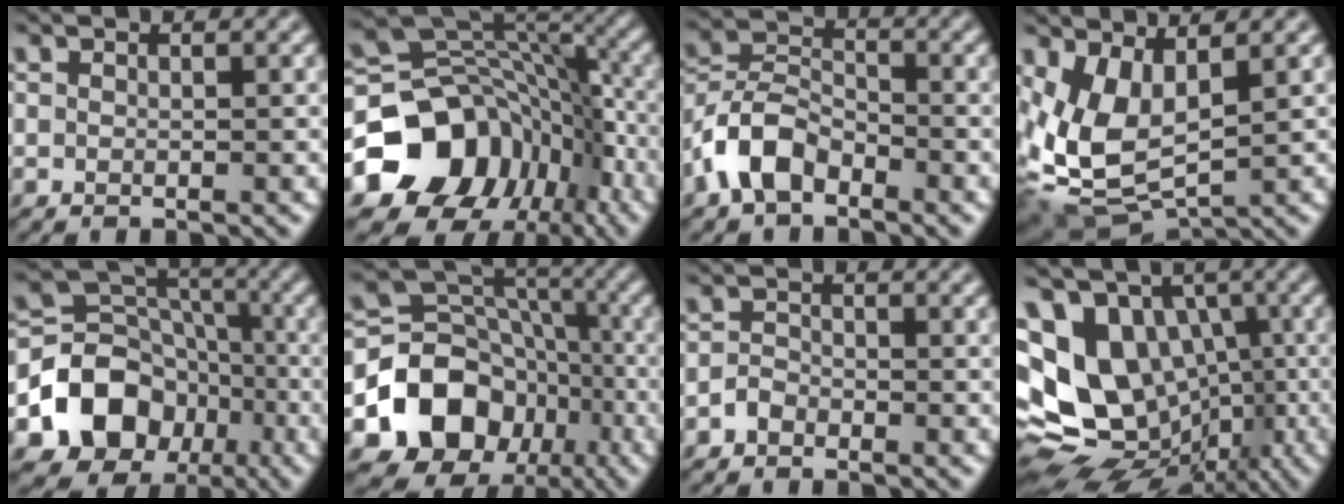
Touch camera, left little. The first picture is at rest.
{"total": 13.6, "force": [-6.4, 10.5, 5.9], "torque": [-0.129, -0.012, -0.107]}
{"total": 5.3, "force": [-3.2, 3.0, 2.9], "torque": [-0.063, 0.008, -0.071]}
{"total": 7.2, "force": [0.6, 3.9, 6.0], "torque": [-0.148, -0.013, 0.016]}
{"total": 9.8, "force": [-3.9, 7.8, 4.3], "torque": [-0.065, 0.003, -0.076]}
{"total": 11.2, "force": [-4.2, 9.1, 5.1], "torque": [-0.093, 0.004, -0.080]}
{"total": 1.4, "force": [-1.0, 0.9, 0.4], "torque": [-0.006, 0.005, -0.022]}
{"total": 15.1, "force": [0.5, 11.9, 9.4], "torque": [-0.171, -0.005, 0.023]}